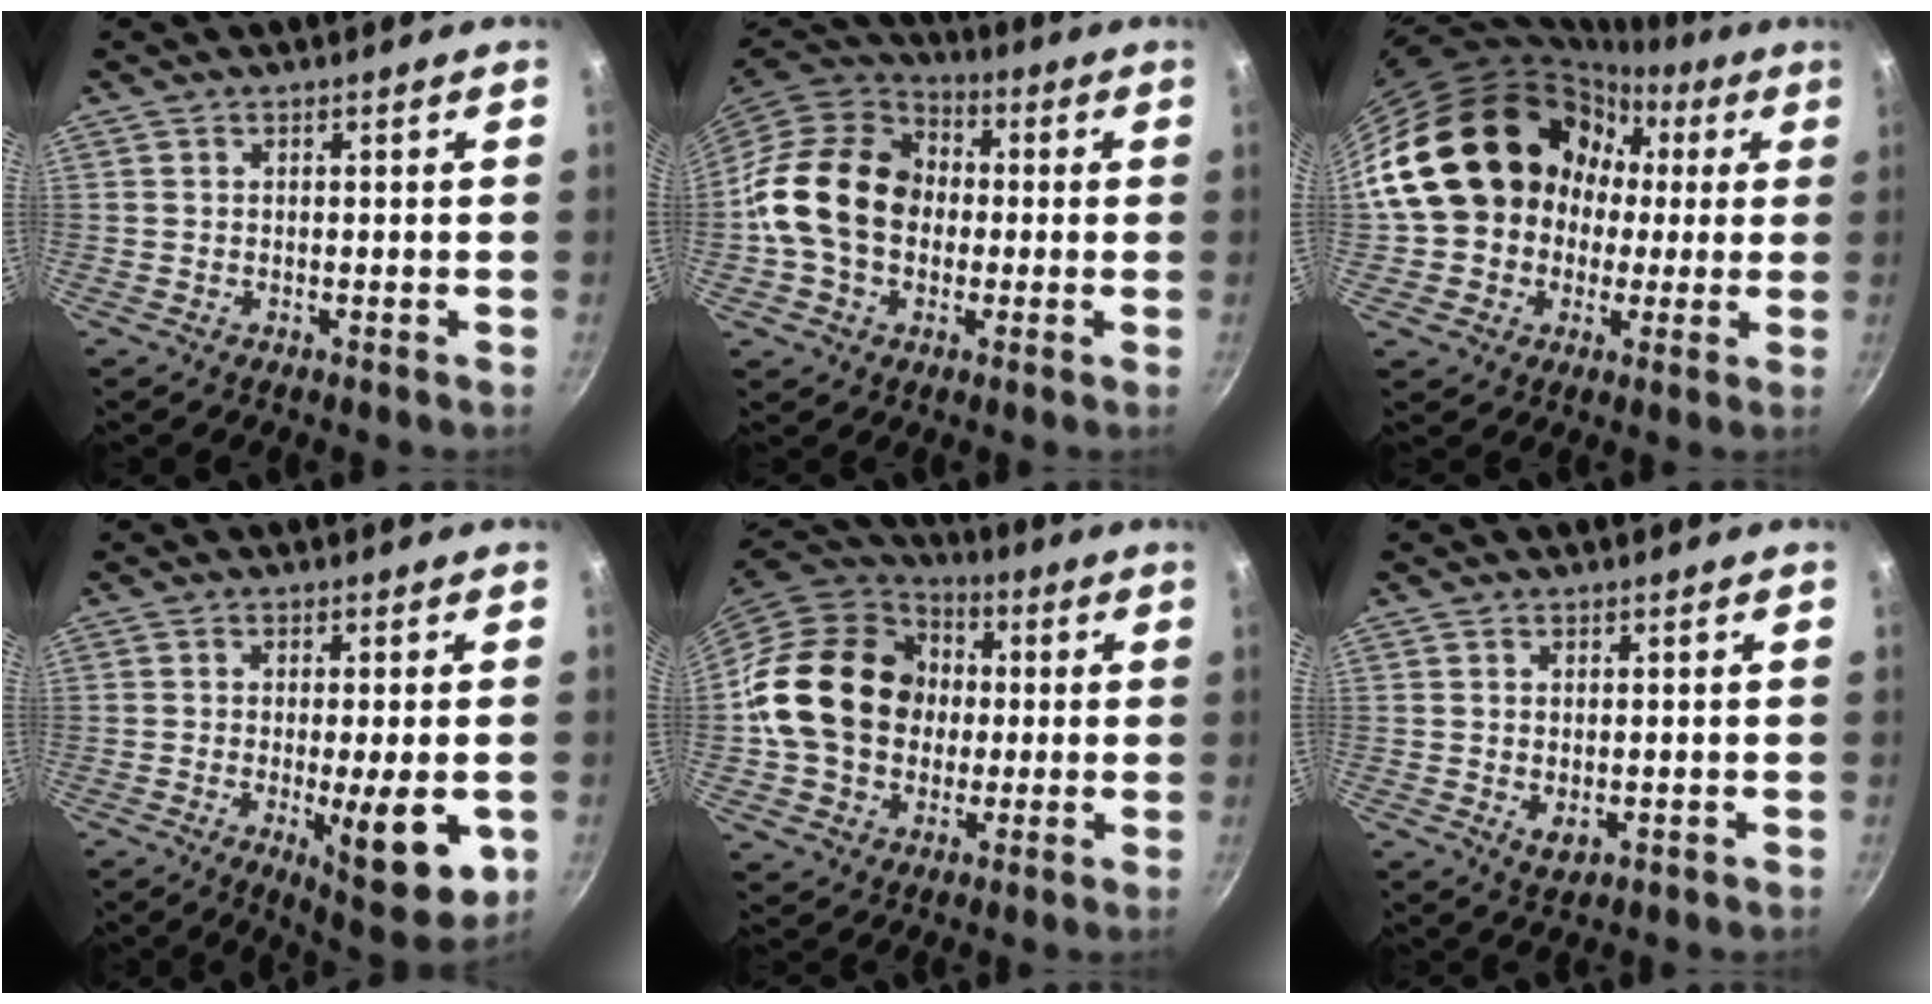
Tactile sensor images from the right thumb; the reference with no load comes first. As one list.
[{"total": 18.4, "force": [-0.3, 14.4, 11.5], "torque": [-0.179, 0.034, -0.014]}, {"total": 21.2, "force": [1.4, 18.0, 11.1], "torque": [-0.163, 0.061, 0.031]}, {"total": 12.6, "force": [-2.8, 3.5, 11.8], "torque": [-0.148, -0.005, -0.030]}, {"total": 21.1, "force": [1.1, 17.1, 12.3], "torque": [-0.191, 0.030, 0.019]}, {"total": 3.0, "force": [-0.2, 1.8, 2.4], "torque": [-0.038, -0.009, 0.000]}]